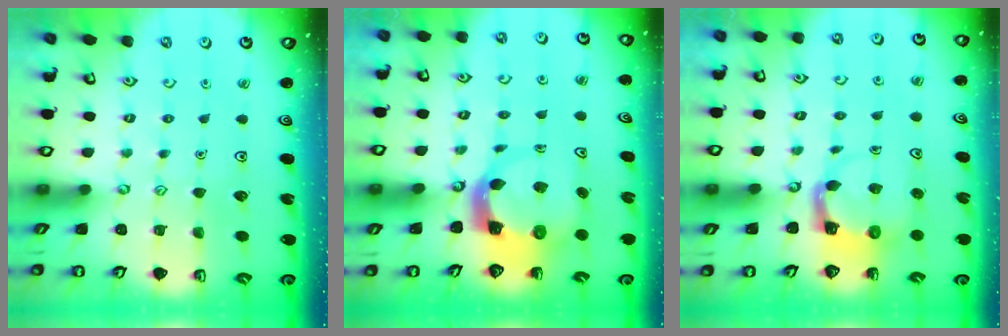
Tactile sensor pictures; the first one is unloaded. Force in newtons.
{"total": 4.7, "press": 4.6, "slide": 0.7}
{"total": 3.9, "press": 3.9, "slide": 0.8}